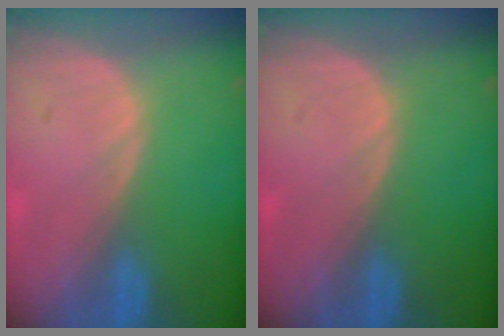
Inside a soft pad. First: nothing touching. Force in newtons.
{"total": 0.0}